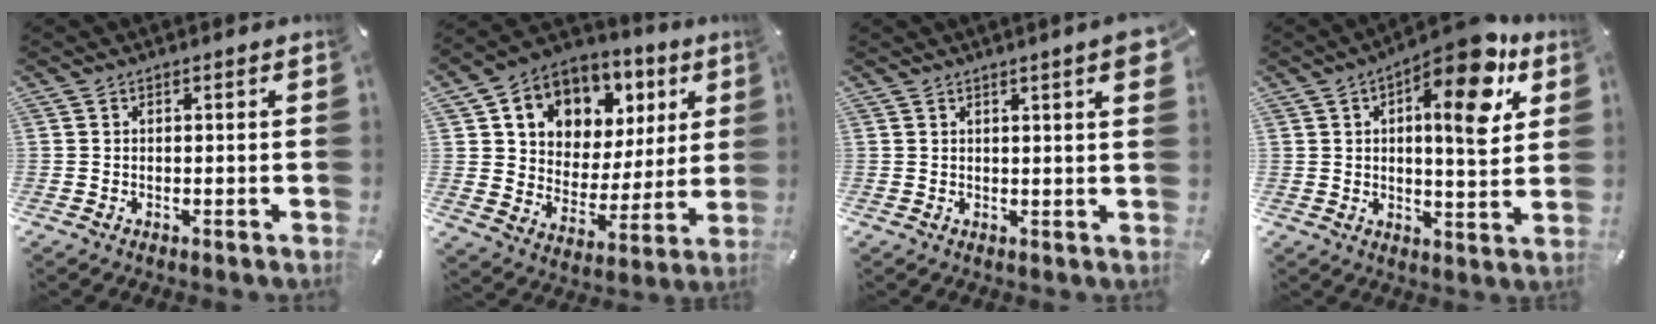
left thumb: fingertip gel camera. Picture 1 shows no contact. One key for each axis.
{"total": 10.0, "fx": 4.9, "fy": 8.4, "fz": 2.3, "tx": -0.049, "ty": -0.041, "tz": 0.091}
{"total": 4.3, "fx": 1.9, "fy": 0.5, "fz": 3.8, "tx": -0.057, "ty": -0.005, "tz": 0.029}
{"total": 15.4, "fx": 7.1, "fy": 6.2, "fz": 12.1, "tx": -0.150, "ty": -0.041, "tz": 0.109}